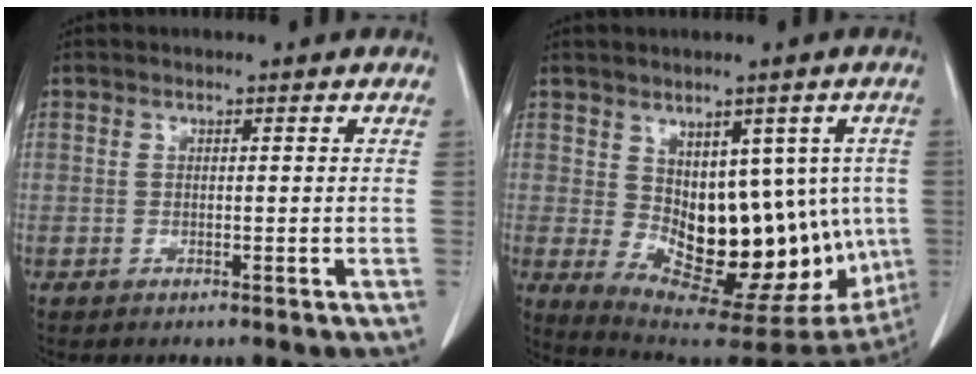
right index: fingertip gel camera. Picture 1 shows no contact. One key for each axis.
{"total": 17.8, "fx": -0.7, "fy": 9.1, "fz": 15.2, "tx": -0.187, "ty": 0.002, "tz": 0.020}